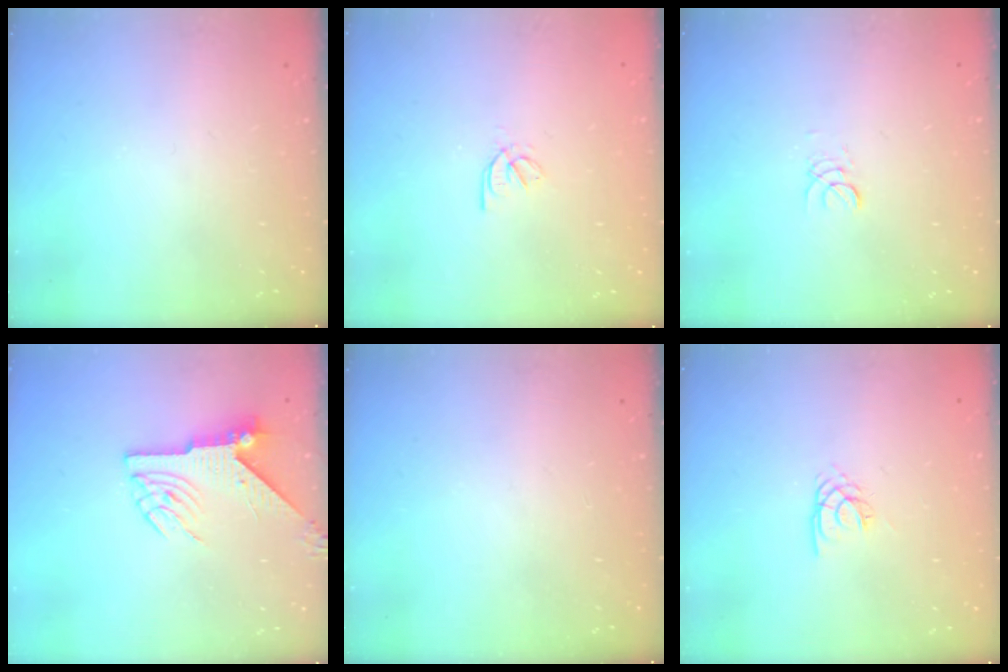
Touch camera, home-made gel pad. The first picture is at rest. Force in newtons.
{"total": 2.2, "press": 2.2, "slide": 0.5}
{"total": 2.0, "press": 2.0, "slide": 0.2}
{"total": 6.8, "press": 6.8, "slide": 0.5}
{"total": 0.0}
{"total": 2.1, "press": 2.1, "slide": 0.4}